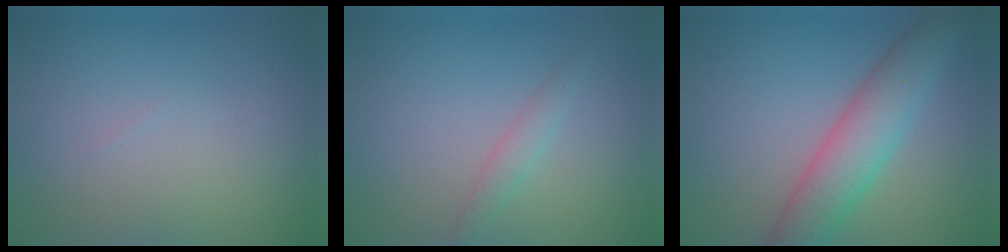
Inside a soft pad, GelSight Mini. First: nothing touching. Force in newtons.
{"total": 1.5, "press": 1.5, "slide": 0.1}
{"total": 5.9, "press": 5.9, "slide": 0.3}